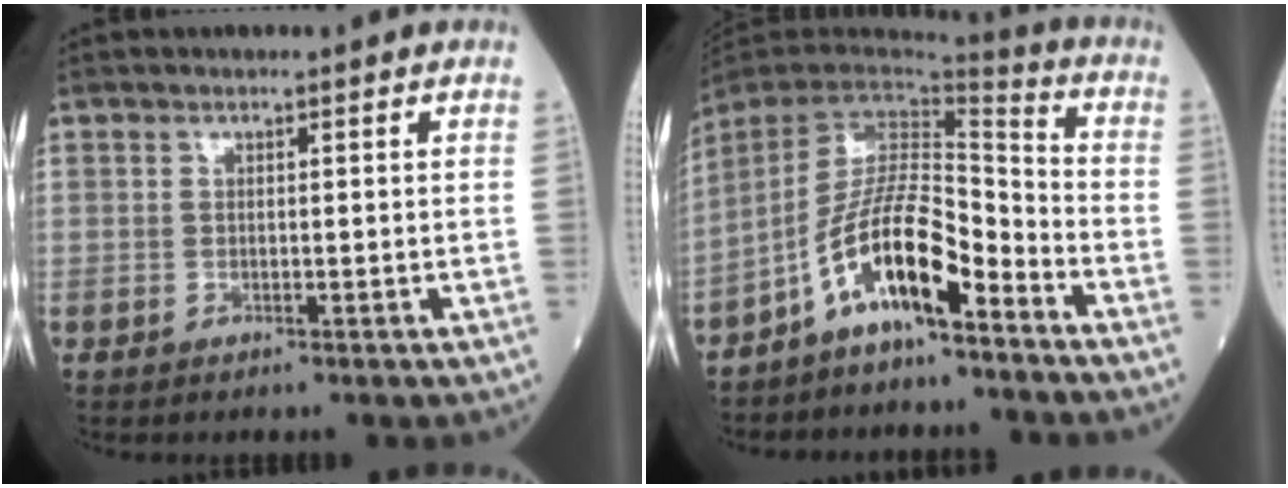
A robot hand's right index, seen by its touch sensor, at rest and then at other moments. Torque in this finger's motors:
{"motor_torque": [1.23, -0.91, 1.05, 0.21]}